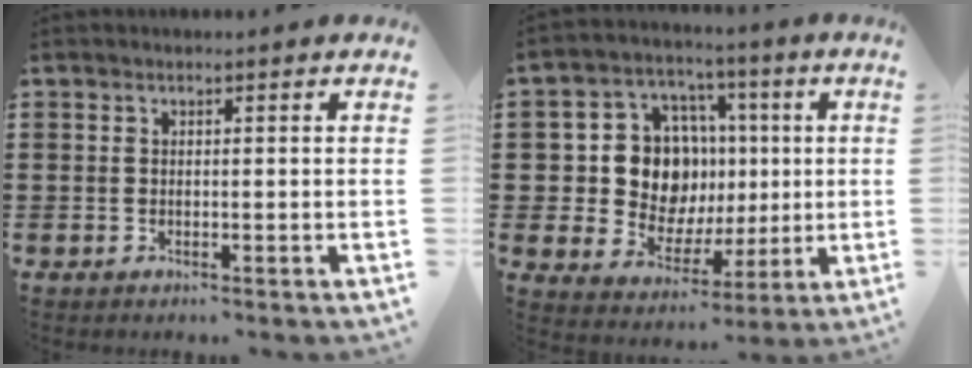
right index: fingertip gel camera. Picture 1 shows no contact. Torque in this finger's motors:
{"motor_torque": [1.40, 0.74, 0.58, 0.09]}